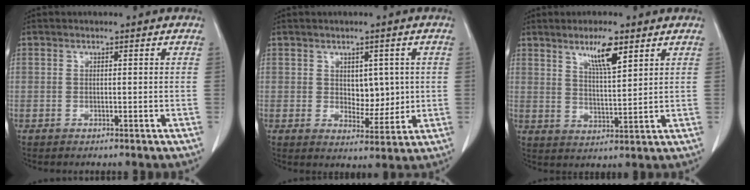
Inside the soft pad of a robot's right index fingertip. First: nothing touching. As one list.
[{"total": 5.0, "force": [0.9, 3.1, 3.9], "torque": [-0.049, -0.004, 0.023]}, {"total": 6.7, "force": [4.1, 1.0, 5.2], "torque": [-0.093, -0.003, 0.073]}]